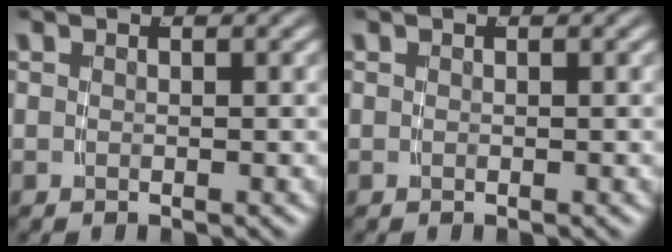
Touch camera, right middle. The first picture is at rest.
{"total": 0.0}